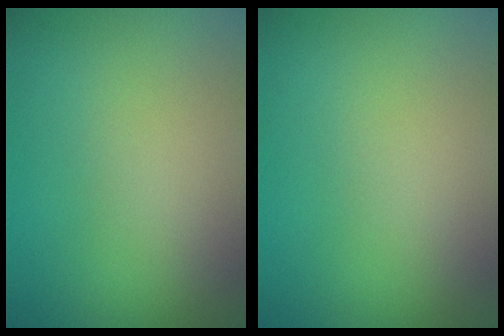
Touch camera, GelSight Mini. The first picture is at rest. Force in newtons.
{"total": 0.0}